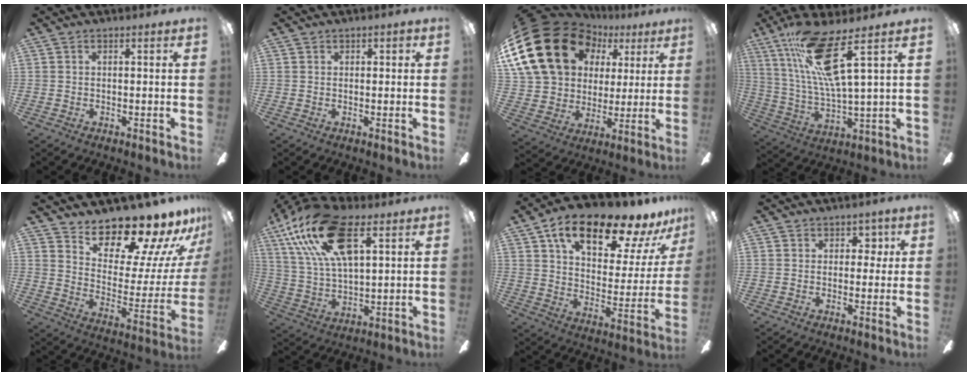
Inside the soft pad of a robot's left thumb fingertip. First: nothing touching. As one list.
[{"total": 1.1, "force": [0.6, 0.9, 0.5], "torque": [0.000, 0.000, 0.008]}, {"total": 24.6, "force": [9.7, 18.8, 12.6], "torque": [-0.267, -0.033, 0.201]}, {"total": 17.5, "force": [9.0, 3.3, 14.7], "torque": [-0.299, -0.032, 0.140]}, {"total": 17.3, "force": [15.6, 3.9, 6.5], "torque": [-0.096, -0.141, 0.257]}, {"total": 22.2, "force": [11.9, 9.8, 16.0], "torque": [-0.317, -0.034, 0.204]}, {"total": 20.5, "force": [14.5, 7.6, 12.3], "torque": [-0.199, -0.089, 0.243]}, {"total": 3.5, "force": [1.7, 2.8, 1.4], "torque": [-0.010, 0.001, 0.024]}]